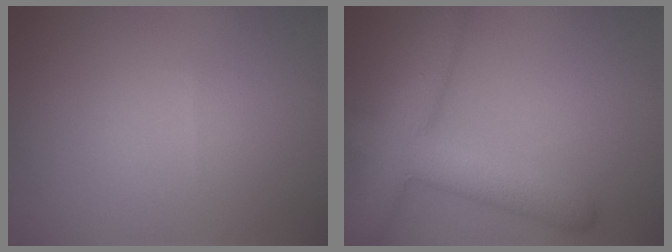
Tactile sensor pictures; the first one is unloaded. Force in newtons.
{"total": 8.3, "press": 8.3, "slide": 0.5}